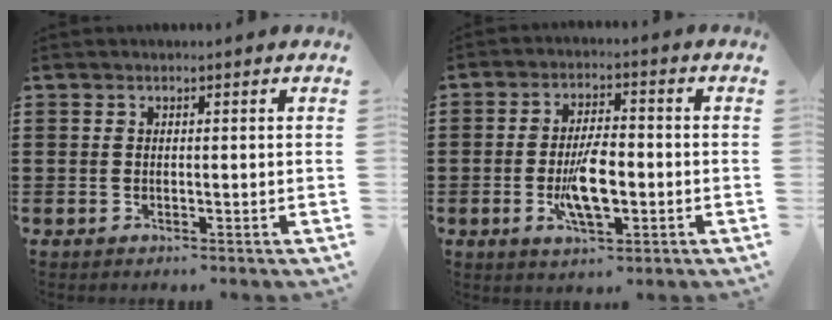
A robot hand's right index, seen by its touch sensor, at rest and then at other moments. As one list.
[{"total": 7.8, "force": [-1.8, 3.1, 6.9], "torque": [-0.141, -0.003, -0.035]}]